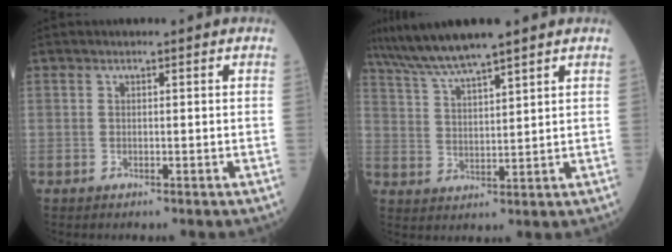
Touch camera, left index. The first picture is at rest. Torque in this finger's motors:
{"motor_torque": [0.28, -0.13, 0.23, 0.06]}